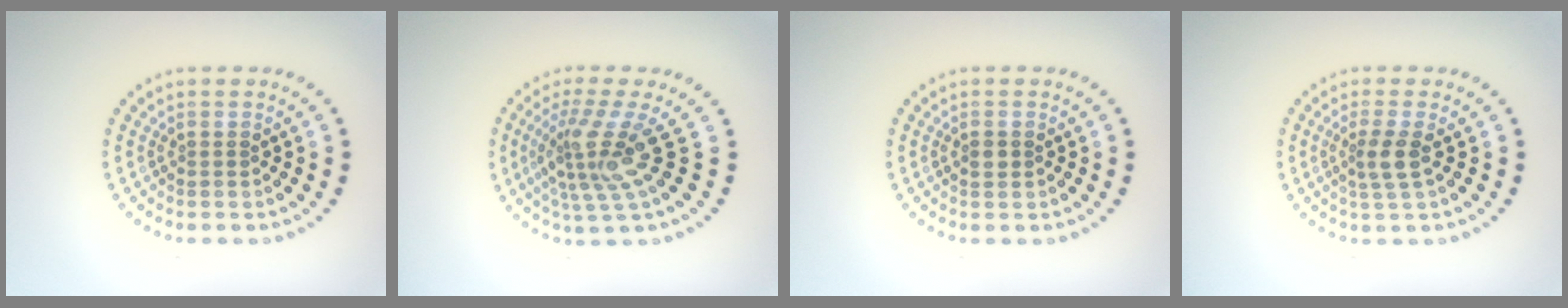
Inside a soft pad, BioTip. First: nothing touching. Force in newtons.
{"total": 4.3, "press": 3.2, "slide": 2.9}
{"total": 1.1, "press": 1.1, "slide": 0.1}
{"total": 2.2, "press": 1.8, "slide": 1.4}